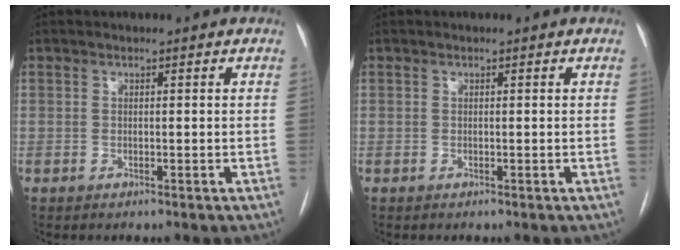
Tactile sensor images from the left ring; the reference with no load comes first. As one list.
[{"total": 0.0}]